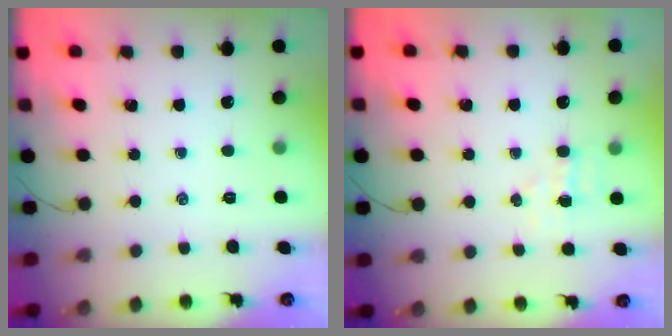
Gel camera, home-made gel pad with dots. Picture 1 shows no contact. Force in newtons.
{"total": 4.0, "press": 3.9, "slide": 1.1}